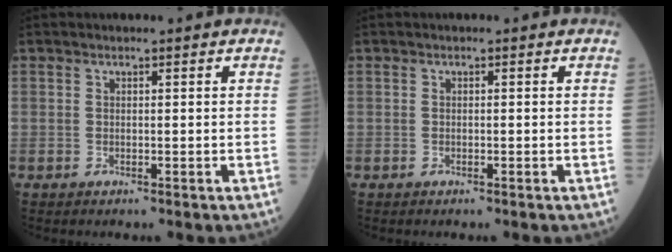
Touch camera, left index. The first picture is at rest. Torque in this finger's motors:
{"motor_torque": [0.00, 0.00, 0.00, 0.00]}